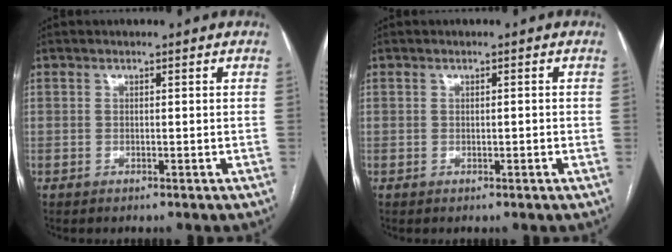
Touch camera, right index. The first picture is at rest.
{"total": 0.6, "force": [-0.1, 0.1, 0.6], "torque": [-0.010, 0.000, 0.001]}